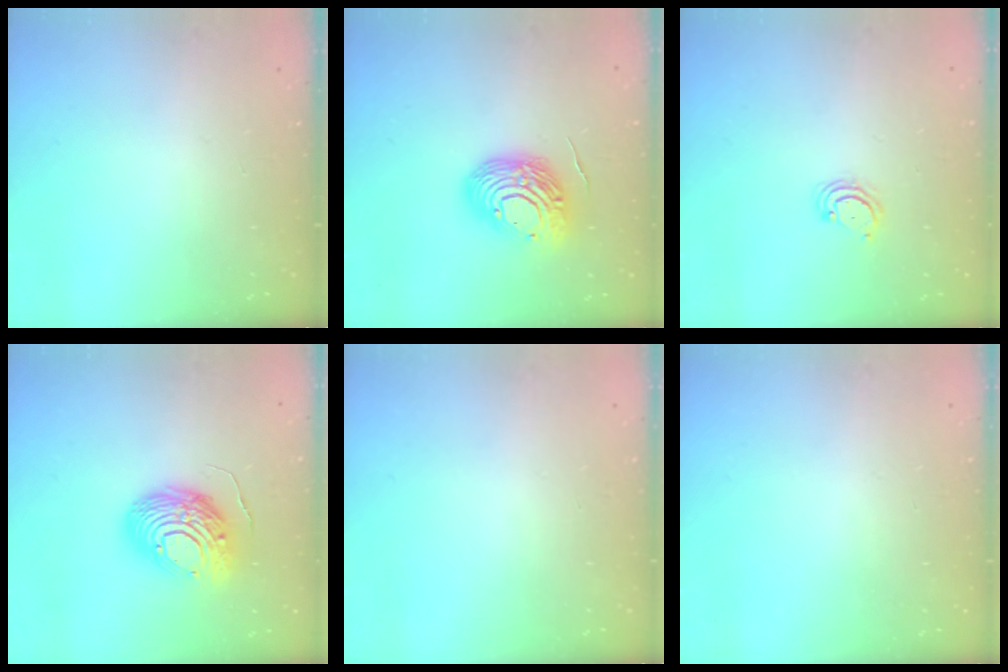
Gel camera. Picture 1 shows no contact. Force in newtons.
{"total": 15.1, "press": 15.0, "slide": 2.0}
{"total": 2.9, "press": 2.9, "slide": 0.3}
{"total": 14.1, "press": 13.9, "slide": 2.6}
{"total": 0.0}
{"total": 0.0}